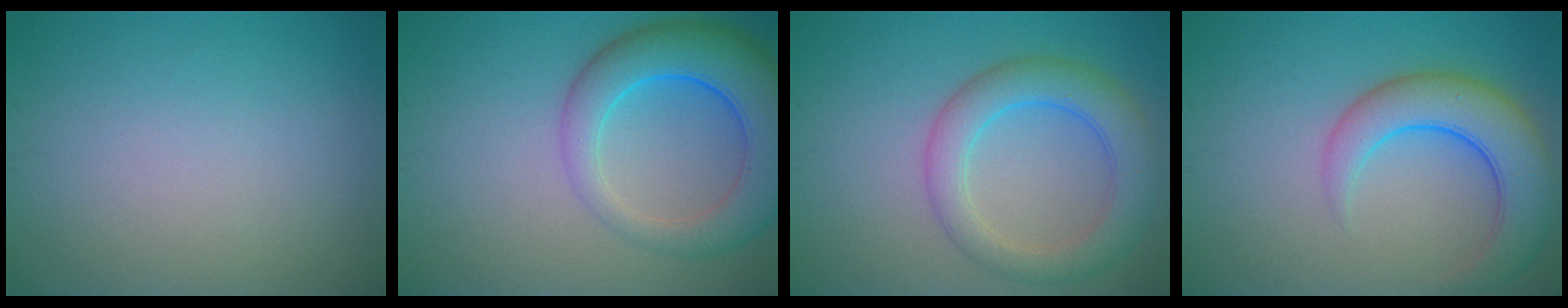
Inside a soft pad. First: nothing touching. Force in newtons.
{"total": 8.1, "press": 8.1, "slide": 0.4}
{"total": 5.5, "press": 5.5, "slide": 0.2}
{"total": 6.5, "press": 6.5, "slide": 0.5}